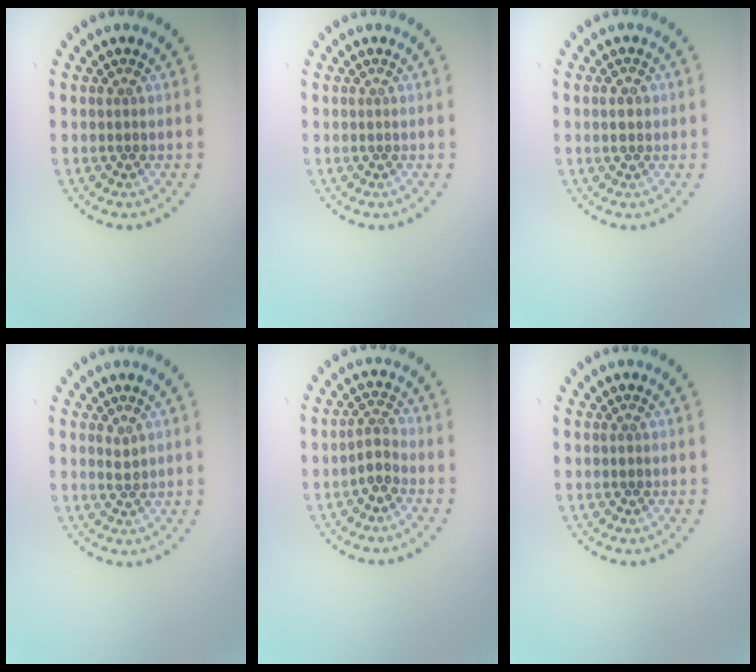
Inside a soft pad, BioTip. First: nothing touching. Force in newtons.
{"total": 0.0}
{"total": 1.2, "press": 1.2, "slide": 0.1}
{"total": 1.1, "press": 1.0, "slide": 0.5}
{"total": 1.6, "press": 1.3, "slide": 1.0}
{"total": 0.5, "press": 0.5, "slide": 0.1}